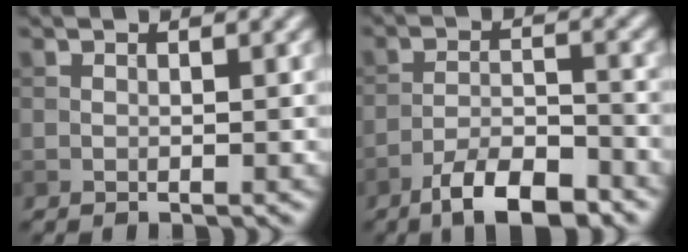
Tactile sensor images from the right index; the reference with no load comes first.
{"total": 6.3, "force": [-4.6, 1.8, 3.9], "torque": [-0.063, 0.002, -0.081]}